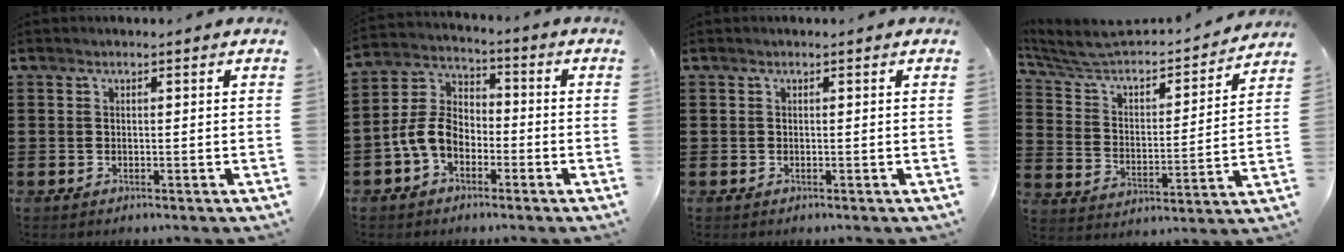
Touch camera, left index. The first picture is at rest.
{"total": 6.7, "force": [-3.0, 4.4, 4.0], "torque": [-0.117, 0.002, -0.071]}
{"total": 0.0}
{"total": 5.2, "force": [4.7, 1.7, 1.5], "torque": [-0.059, -0.041, 0.073]}